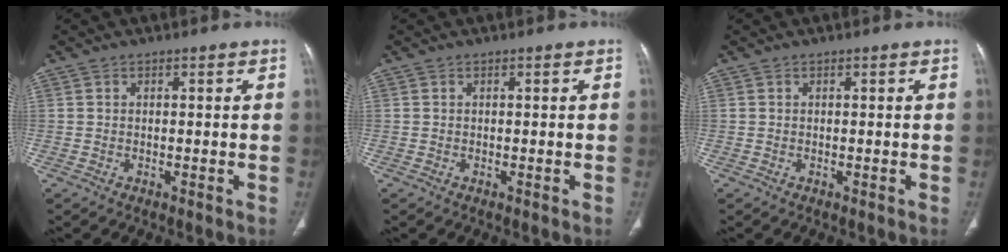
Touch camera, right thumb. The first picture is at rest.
{"total": 0.0}
{"total": 0.0}